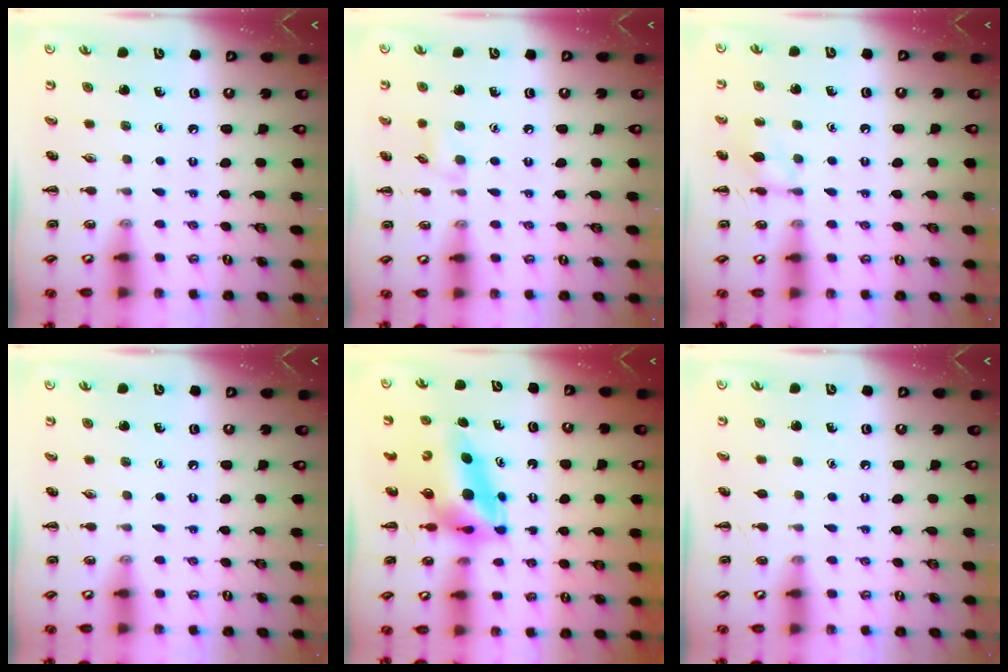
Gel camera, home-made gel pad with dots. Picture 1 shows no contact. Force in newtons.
{"total": 6.4, "press": 5.9, "slide": 2.4}
{"total": 8.7, "press": 8.7, "slide": 1.0}
{"total": 0.0}
{"total": 7.3, "press": 7.0, "slide": 2.3}
{"total": 0.0}